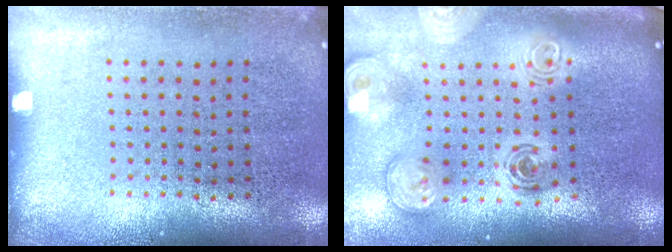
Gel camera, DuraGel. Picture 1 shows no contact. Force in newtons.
{"total": 3.1, "press": 2.1, "slide": 2.3}